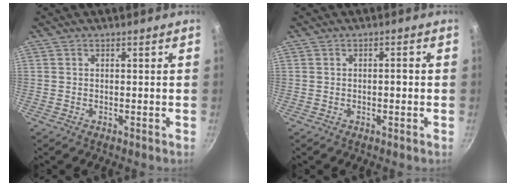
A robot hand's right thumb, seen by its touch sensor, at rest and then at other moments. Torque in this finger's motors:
{"motor_torque": [-0.10, -0.05, 0.14, -0.04, 0.01]}